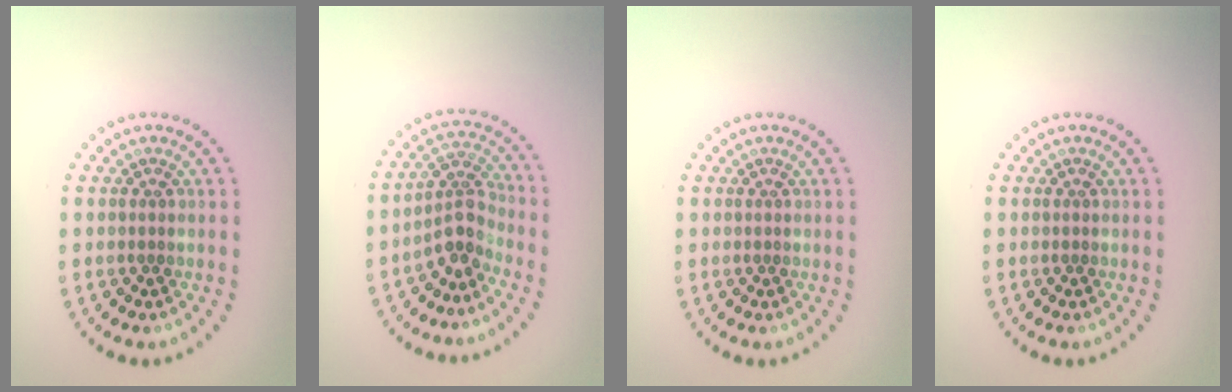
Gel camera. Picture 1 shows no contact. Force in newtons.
{"total": 2.9, "press": 2.2, "slide": 1.9}
{"total": 0.0}
{"total": 0.0}